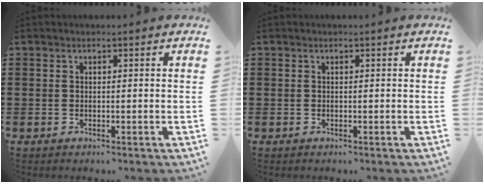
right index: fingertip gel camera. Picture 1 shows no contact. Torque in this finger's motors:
{"motor_torque": [-0.10, 0.27, 0.02, 0.00]}